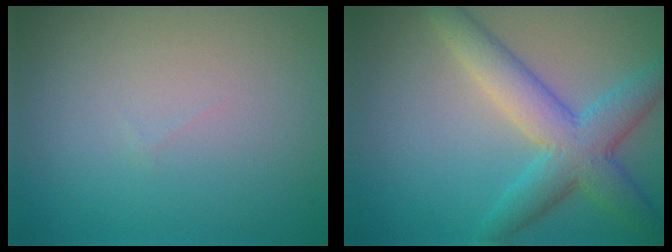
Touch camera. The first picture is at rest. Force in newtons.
{"total": 5.8, "press": 5.8, "slide": 0.3}